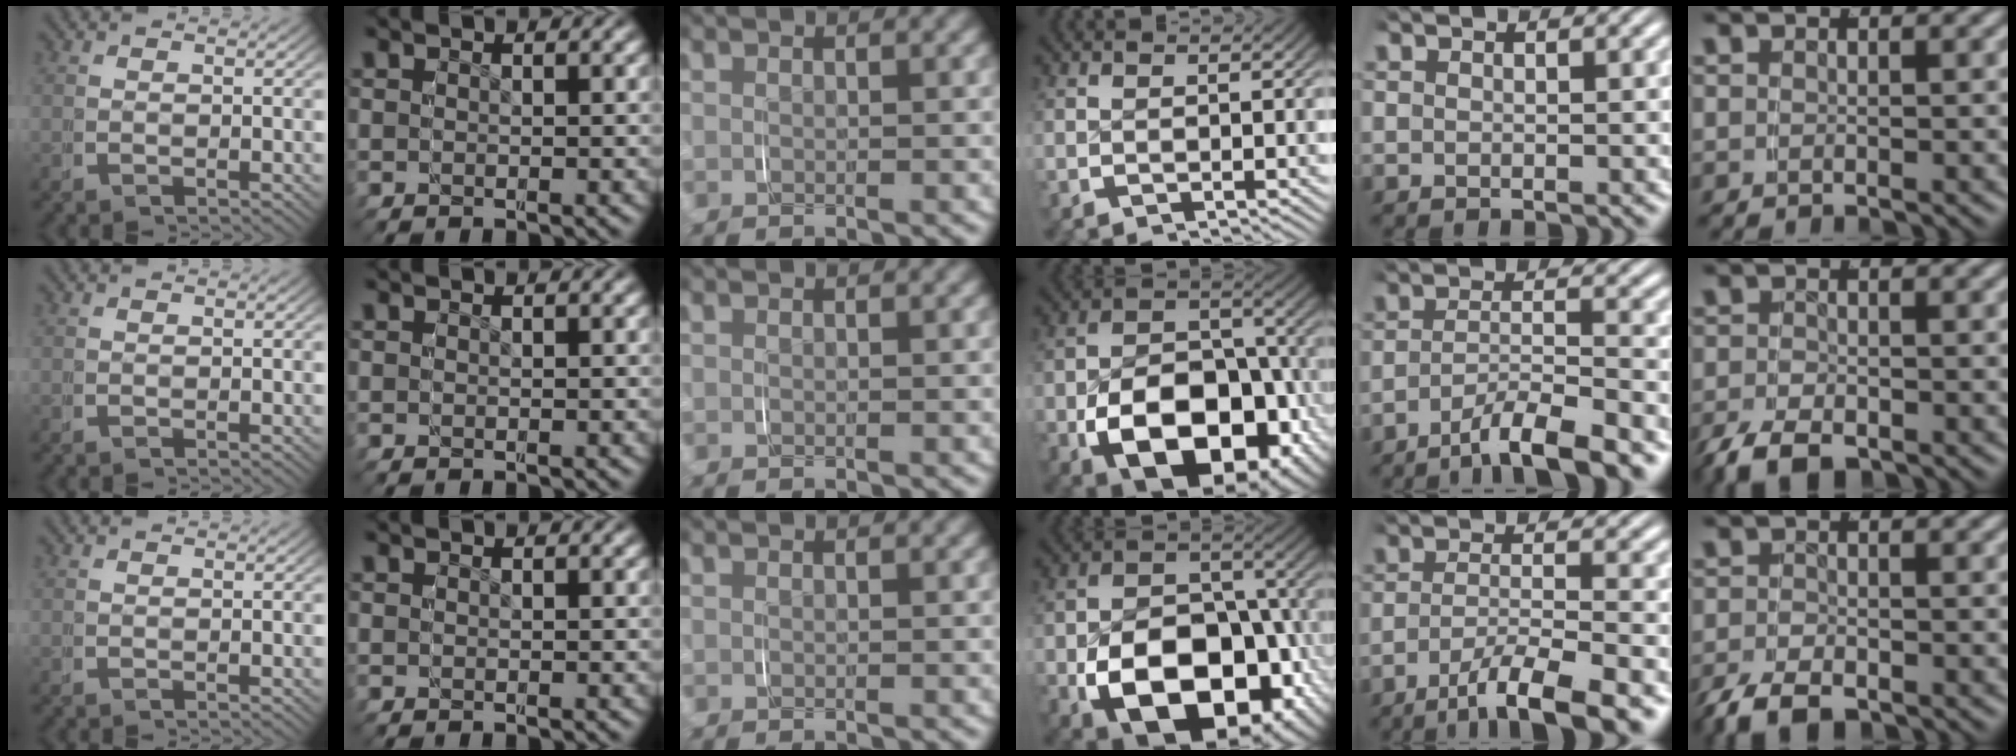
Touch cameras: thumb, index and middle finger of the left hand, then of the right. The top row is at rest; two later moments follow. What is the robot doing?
{"motion": "grasp_and_lifting", "object": "paper plate"}